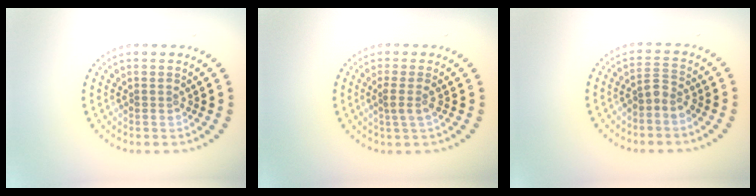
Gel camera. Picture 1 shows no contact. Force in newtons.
{"total": 1.7, "press": 1.3, "slide": 1.1}
{"total": 1.8, "press": 1.4, "slide": 1.2}